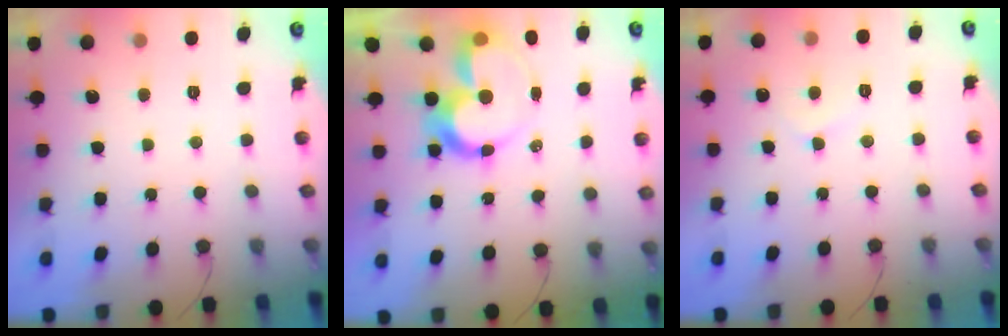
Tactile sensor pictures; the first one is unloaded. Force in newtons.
{"total": 11.8, "press": 11.8, "slide": 1.0}
{"total": 4.6, "press": 4.6, "slide": 0.5}